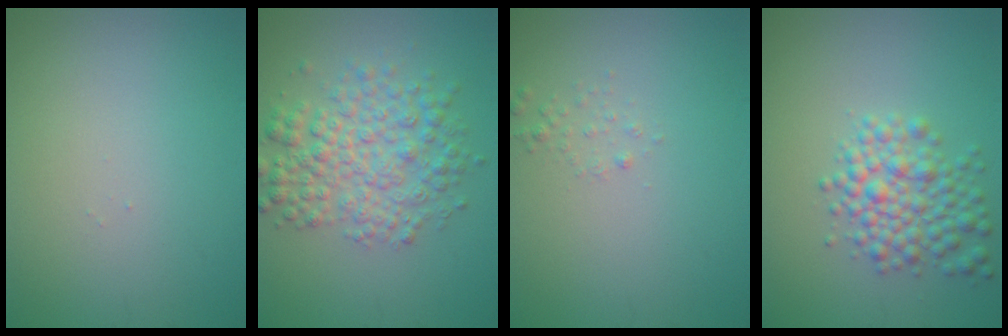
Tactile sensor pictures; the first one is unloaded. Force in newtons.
{"total": 5.4, "press": 5.4, "slide": 0.1}
{"total": 0.8, "press": 0.8, "slide": 0.1}
{"total": 4.1, "press": 4.1, "slide": 0.1}